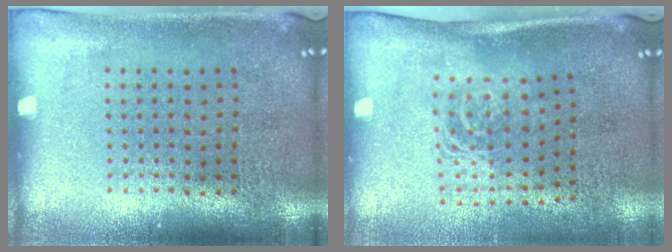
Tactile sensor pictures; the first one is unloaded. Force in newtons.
{"total": 1.5, "press": 1.1, "slide": 1.0}